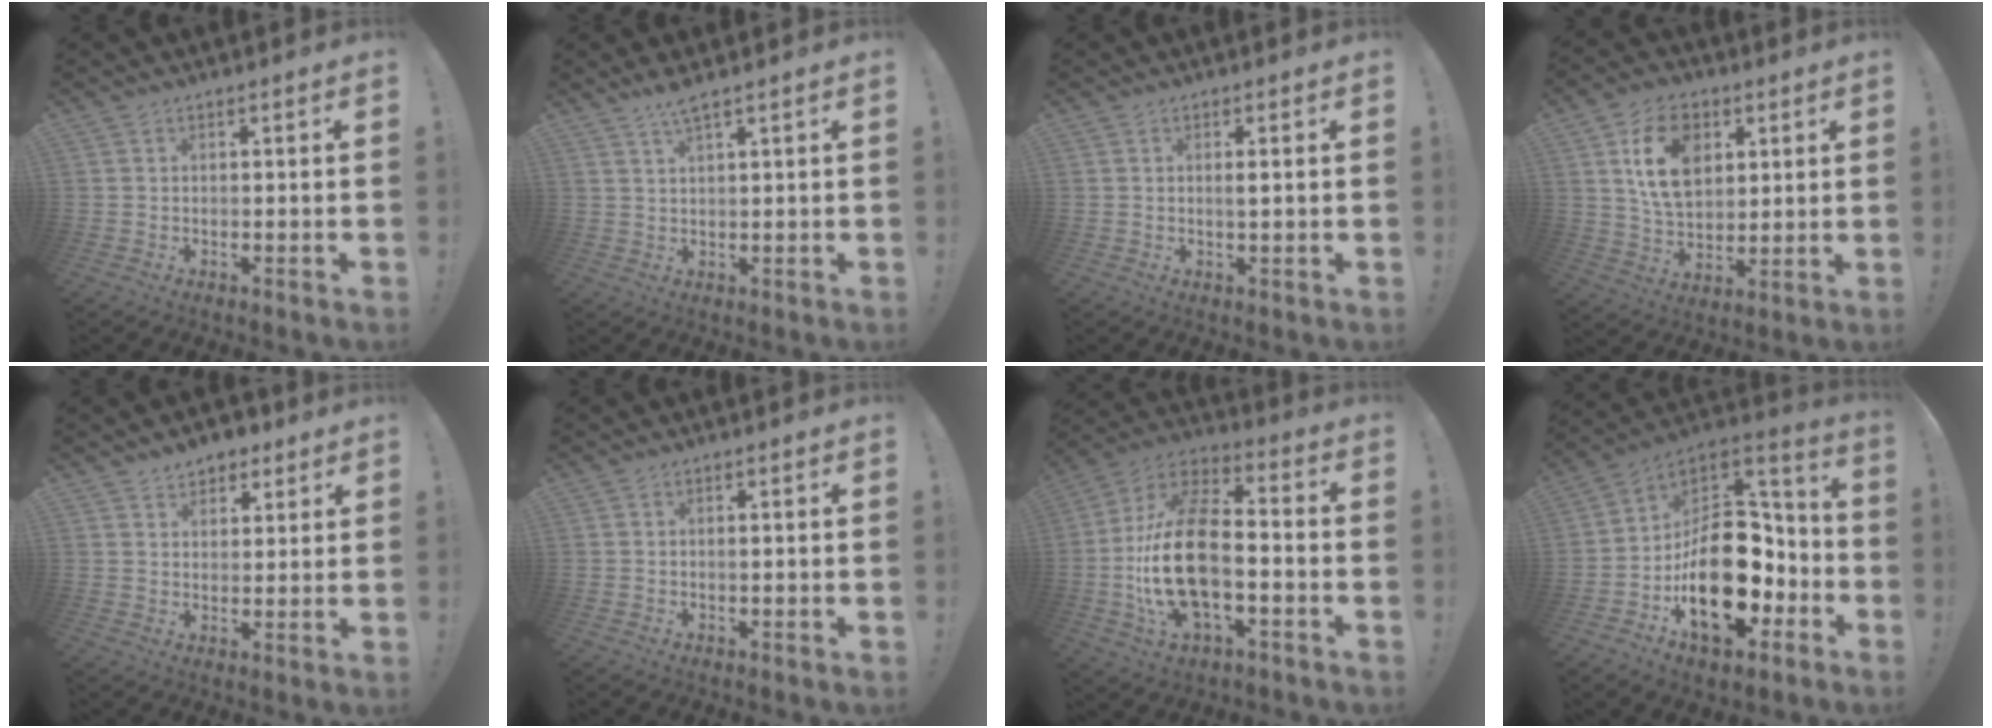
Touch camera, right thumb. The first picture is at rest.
{"total": 3.6, "force": [2.7, -0.1, 2.4], "torque": [-0.044, -0.013, 0.045]}
{"total": 1.4, "force": [0.5, -0.1, 1.3], "torque": [-0.011, -0.008, 0.004]}
{"total": 15.3, "force": [5.7, 11.0, 9.1], "torque": [-0.149, -0.006, 0.109]}
{"total": 5.6, "force": [4.1, 3.6, 1.2], "torque": [-0.001, -0.024, 0.073]}
{"total": 0.5, "force": [0.3, -0.2, 0.4], "torque": [-0.001, -0.004, 0.003]}
{"total": 21.2, "force": [-3.9, 10.9, 17.8], "torque": [-0.359, 0.024, -0.061]}
{"total": 24.7, "force": [-6.6, 15.8, 17.8], "torque": [-0.272, 0.035, -0.088]}